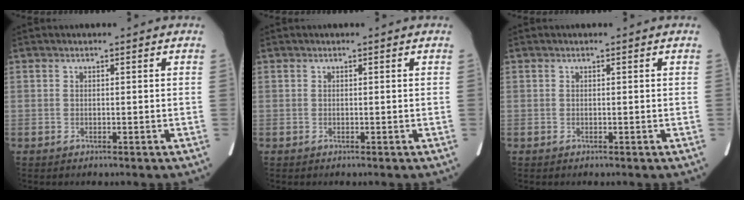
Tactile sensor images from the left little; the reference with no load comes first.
{"total": 0.0}
{"total": 0.0}